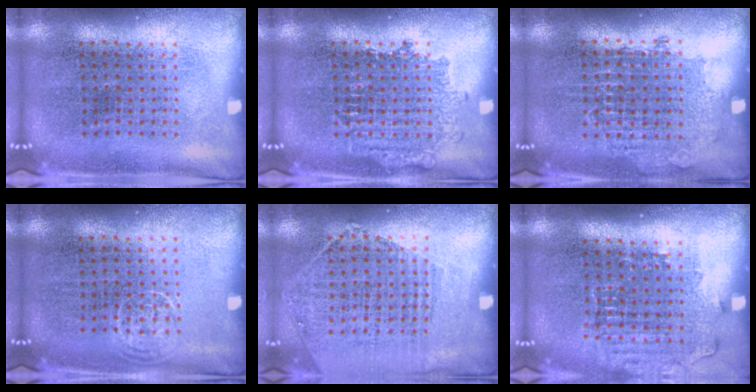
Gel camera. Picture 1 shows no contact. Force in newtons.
{"total": 1.7, "press": 1.6, "slide": 0.3}
{"total": 0.7, "press": 0.7, "slide": 0.2}
{"total": 0.6, "press": 0.4, "slide": 0.4}
{"total": 1.1, "press": 1.0, "slide": 0.6}
{"total": 1.5, "press": 1.3, "slide": 0.7}